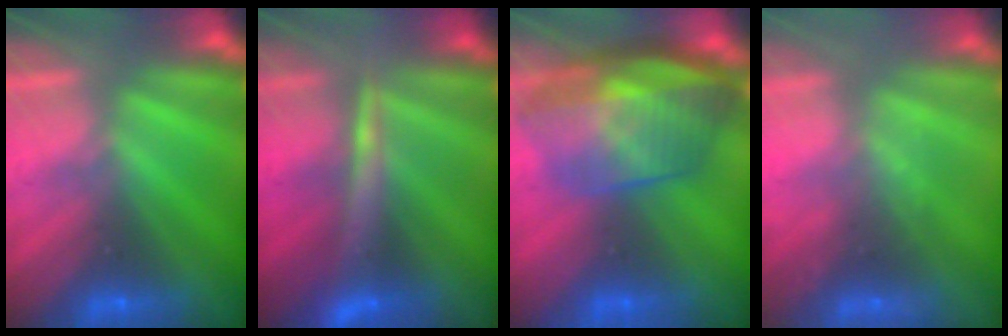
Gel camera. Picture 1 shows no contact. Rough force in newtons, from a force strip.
{"total": 4.6}
{"total": 10.3}
{"total": 2.2}